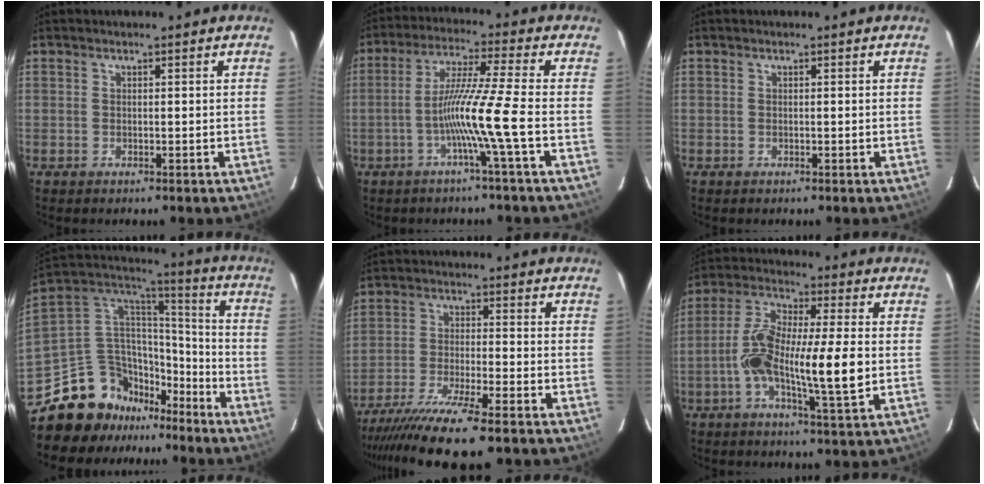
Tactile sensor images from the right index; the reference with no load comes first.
{"total": 9.6, "force": [-2.9, -2.4, 8.8], "torque": [-0.167, 0.000, -0.058]}
{"total": 0.0}
{"total": 17.2, "force": [-13.4, 10.1, 3.7], "torque": [-0.071, 0.098, -0.222]}
{"total": 13.4, "force": [-10.8, 0.0, 8.0], "torque": [-0.138, -0.035, -0.177]}
{"total": 14.3, "force": [-1.9, 1.9, 14.0], "torque": [-0.263, 0.006, -0.040]}